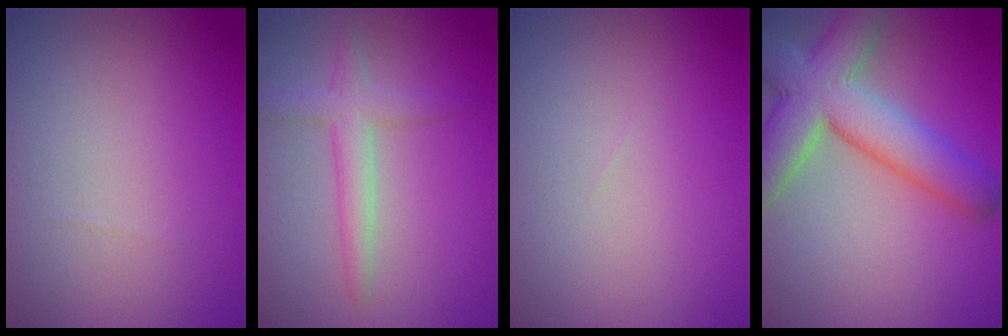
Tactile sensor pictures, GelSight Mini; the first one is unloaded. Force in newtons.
{"total": 2.9, "press": 2.9, "slide": 0.2}
{"total": 0.0}
{"total": 8.7, "press": 8.7, "slide": 0.5}